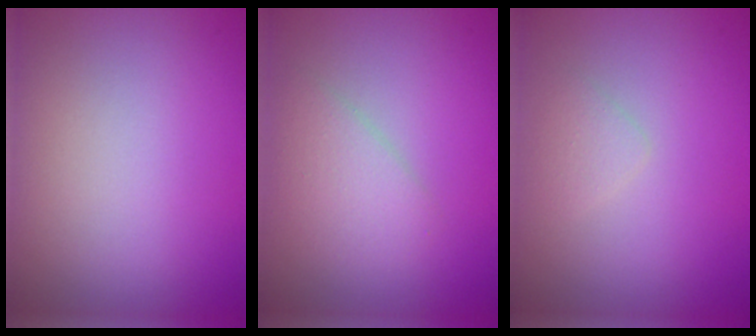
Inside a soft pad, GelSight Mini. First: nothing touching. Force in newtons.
{"total": 2.3, "press": 2.3, "slide": 0.2}
{"total": 1.1, "press": 1.1, "slide": 0.1}